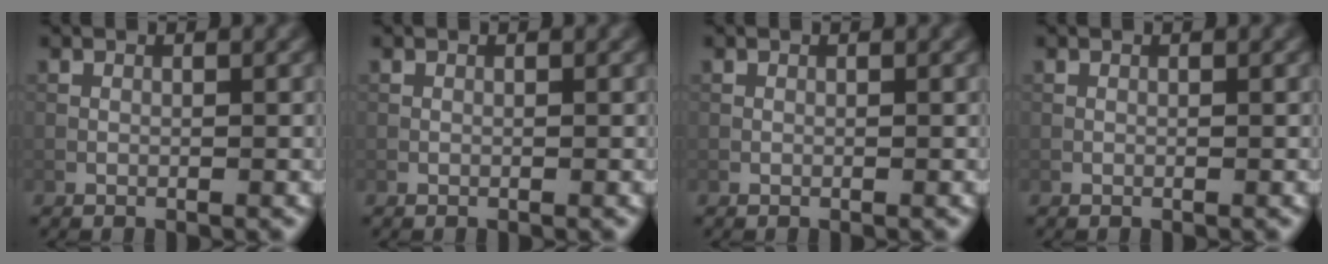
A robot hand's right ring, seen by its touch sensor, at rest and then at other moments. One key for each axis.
{"total": 0.0}
{"total": 0.0}
{"total": 0.0}